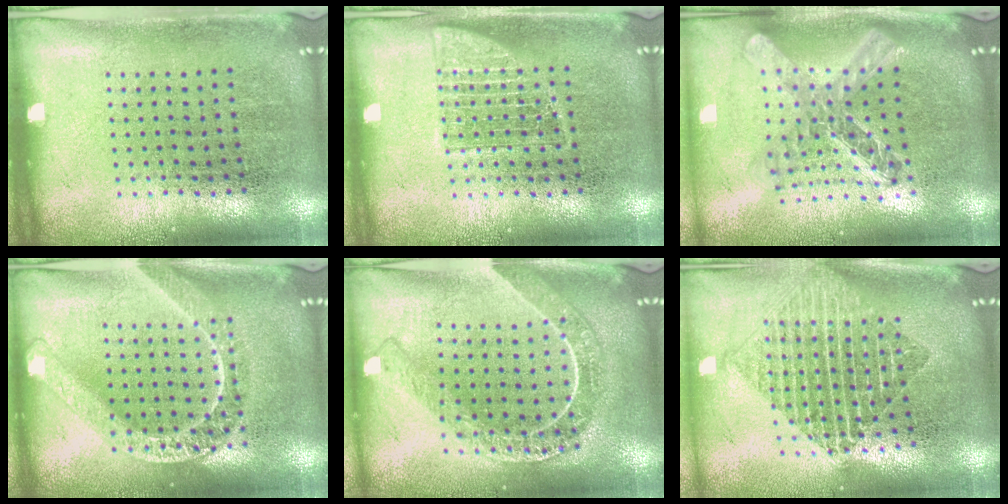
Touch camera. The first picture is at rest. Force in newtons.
{"total": 2.0, "press": 2.0, "slide": 0.4}
{"total": 2.4, "press": 1.9, "slide": 1.4}
{"total": 1.7, "press": 1.7, "slide": 0.2}
{"total": 2.1, "press": 1.9, "slide": 1.0}
{"total": 2.0, "press": 1.7, "slide": 1.1}